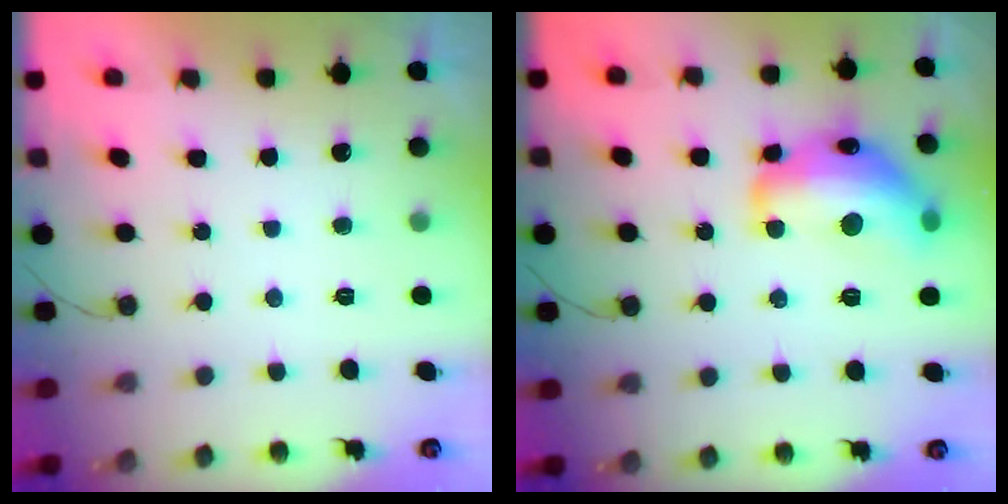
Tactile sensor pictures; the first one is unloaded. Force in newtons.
{"total": 20.0, "press": 20.0, "slide": 1.1}